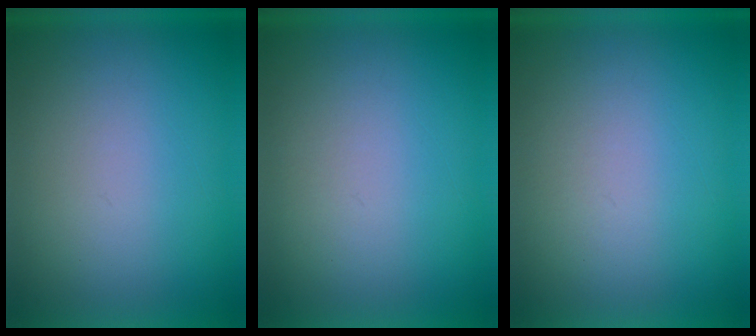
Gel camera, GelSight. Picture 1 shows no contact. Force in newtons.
{"total": 1.1}
{"total": 1.2}